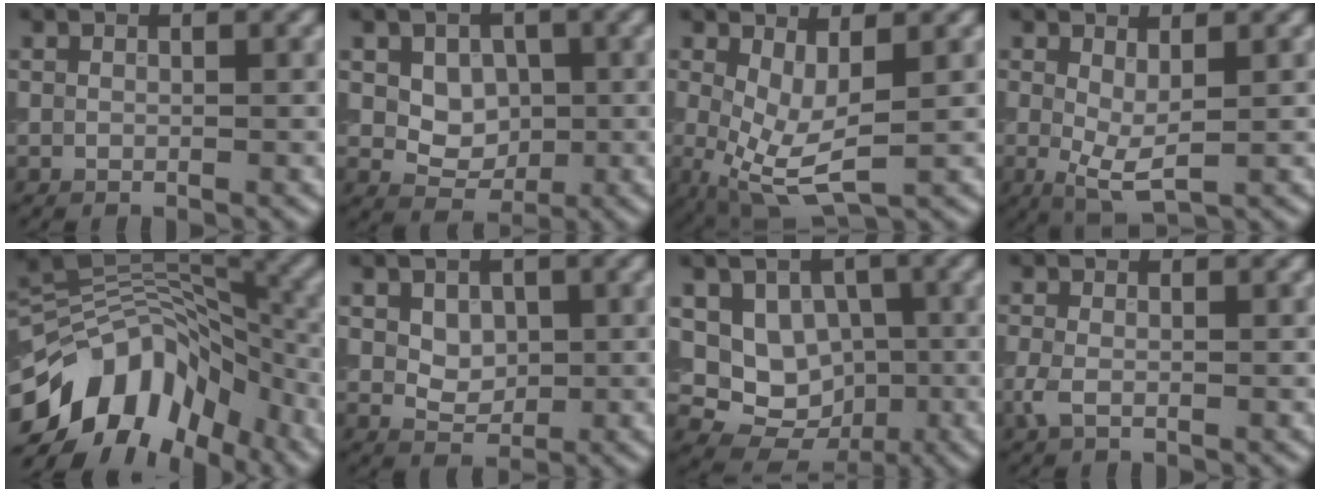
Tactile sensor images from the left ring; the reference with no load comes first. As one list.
[{"total": 3.3, "force": [0.4, 2.5, 2.1], "torque": [-0.029, -0.003, 0.004]}, {"total": 5.4, "force": [-0.3, 2.3, 4.9], "torque": [-0.118, -0.013, -0.002]}, {"total": 3.5, "force": [0.1, 1.3, 3.3], "torque": [-0.073, -0.007, 0.001]}, {"total": 12.6, "force": [-6.6, 8.0, 7.2], "torque": [-0.124, 0.022, -0.124]}, {"total": 2.2, "force": [0.6, 1.6, 1.4], "torque": [-0.023, -0.001, 0.009]}, {"total": 7.7, "force": [-0.4, 6.6, 4.0], "torque": [-0.044, 0.002, -0.020]}, {"total": 1.7, "force": [-0.6, 0.9, 1.3], "torque": [-0.035, 0.002, -0.015]}]